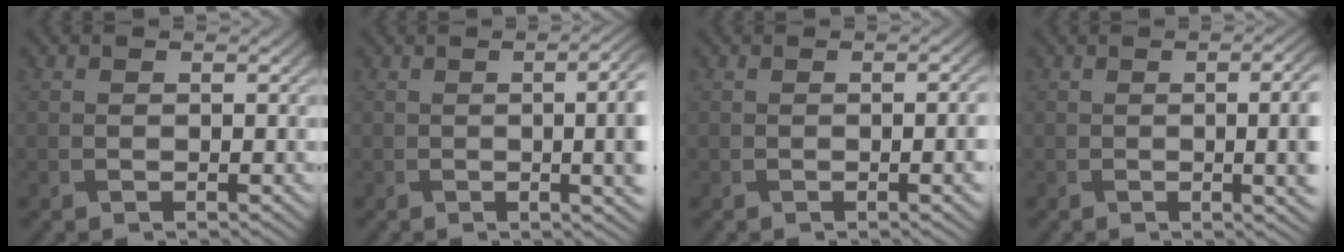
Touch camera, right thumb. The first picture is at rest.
{"total": 10.1, "force": [0.3, 4.0, 9.3], "torque": [-0.081, 0.019, -0.007]}
{"total": 3.5, "force": [-0.4, 0.9, 3.4], "torque": [-0.045, 0.002, -0.004]}
{"total": 9.3, "force": [-0.2, 3.6, 8.6], "torque": [-0.080, 0.010, -0.007]}